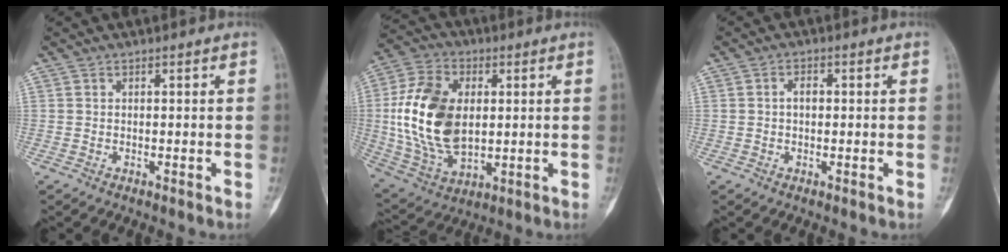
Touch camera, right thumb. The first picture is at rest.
{"total": 19.5, "force": [1.4, 12.2, 15.0], "torque": [-0.286, -0.007, 0.037]}
{"total": 2.0, "force": [0.0, 1.3, 1.5], "torque": [-0.019, 0.008, -0.002]}